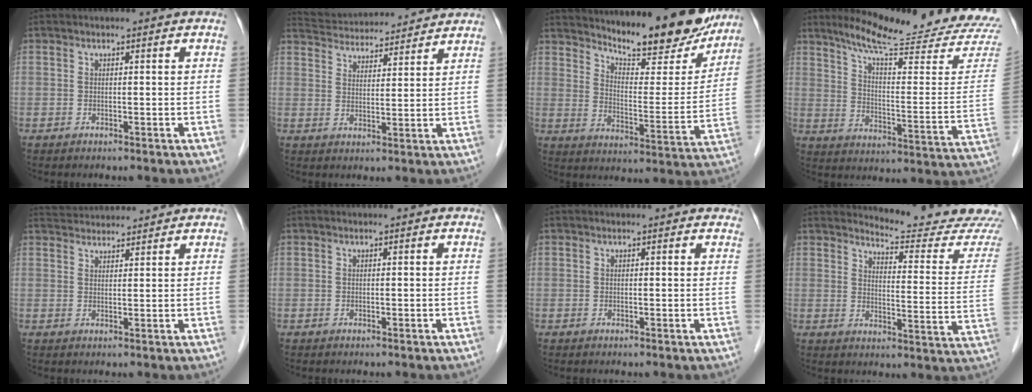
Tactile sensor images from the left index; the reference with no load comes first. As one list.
[{"total": 13.7, "force": [13.1, 2.1, 3.4], "torque": [-0.064, 0.035, 0.201]}, {"total": 17.8, "force": [16.1, 3.0, 7.2], "torque": [-0.101, -0.037, 0.219]}, {"total": 23.1, "force": [21.2, -0.3, 9.1], "torque": [-0.140, -0.097, 0.274]}, {"total": 8.1, "force": [7.9, 0.7, 1.5], "torque": [-0.030, 0.035, 0.120]}, {"total": 0.9, "force": [0.9, 0.1, 0.1], "torque": [-0.010, 0.005, 0.010]}, {"total": 4.5, "force": [4.2, 1.2, 1.2], "torque": [-0.009, 0.010, 0.035]}, {"total": 14.6, "force": [14.5, -1.4, 1.8], "torque": [-0.020, -0.116, 0.163]}]